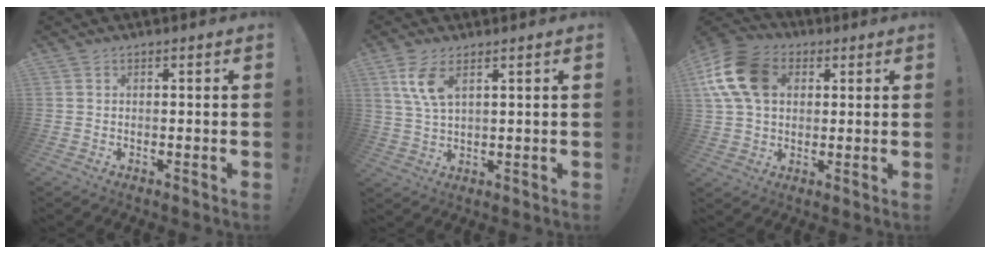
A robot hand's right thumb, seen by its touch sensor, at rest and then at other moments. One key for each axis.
{"total": 7.4, "fx": 3.6, "fy": 2.8, "fz": 5.8, "tx": -0.107, "ty": -0.017, "tz": 0.062}
{"total": 16.2, "fx": 4.6, "fy": 11.9, "fz": 10.0, "tx": -0.187, "ty": 0.000, "tz": 0.095}